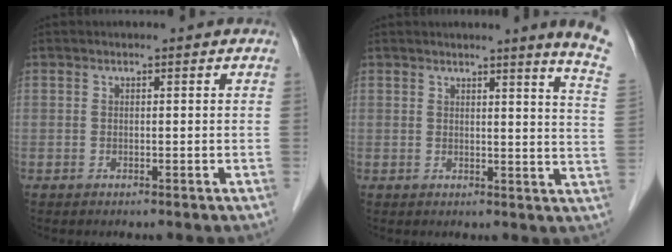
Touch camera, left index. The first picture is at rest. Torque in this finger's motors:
{"motor_torque": [0.92, -1.13, 0.27, 0.04]}